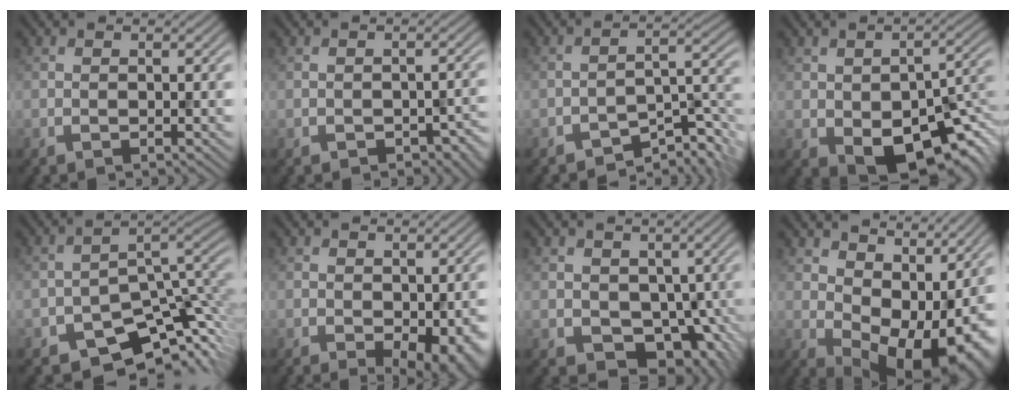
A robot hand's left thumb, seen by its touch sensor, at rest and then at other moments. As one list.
[{"total": 2.5, "force": [-1.8, 0.9, 1.5], "torque": [-0.015, -0.004, -0.008]}, {"total": 5.9, "force": [-5.3, 0.9, 2.2], "torque": [-0.029, 0.007, -0.079]}, {"total": 10.7, "force": [-4.4, 5.8, 7.8], "torque": [-0.103, -0.029, -0.051]}, {"total": 8.6, "force": [-6.1, 4.6, 4.0], "torque": [-0.043, -0.029, -0.096]}, {"total": 4.5, "force": [-1.6, 2.3, 3.5], "torque": [-0.048, -0.027, 0.004]}, {"total": 4.7, "force": [-0.3, 4.2, 2.0], "torque": [-0.038, -0.029, 0.008]}, {"total": 11.7, "force": [3.2, 7.3, 8.6], "torque": [-0.106, -0.014, 0.078]}]